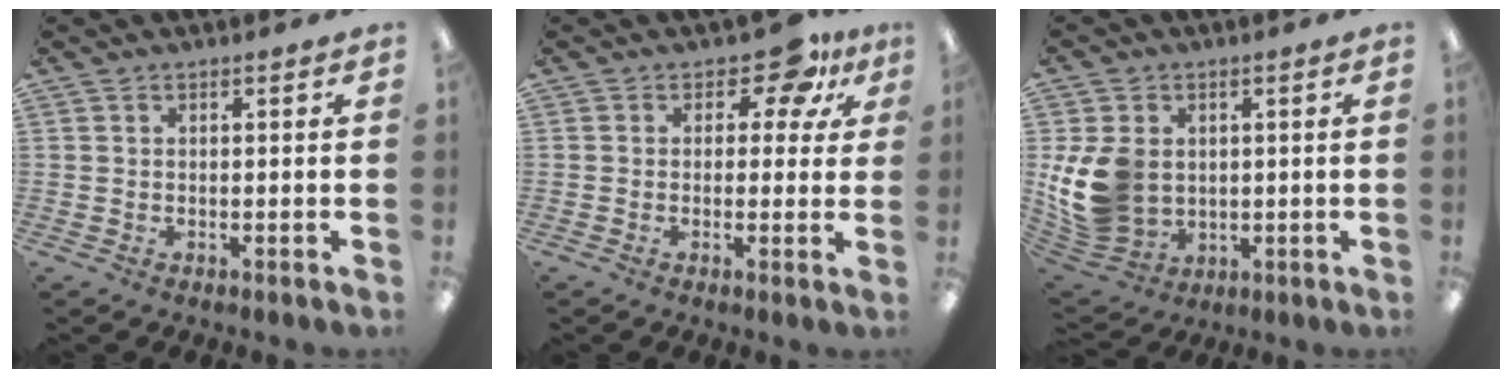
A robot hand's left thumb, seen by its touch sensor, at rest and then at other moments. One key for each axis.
{"total": 8.7, "fx": 4.9, "fy": 4.5, "fz": 5.7, "tx": -0.073, "ty": -0.027, "tz": 0.083}
{"total": 13.4, "fx": 0.9, "fy": 10.8, "fz": 7.9, "tx": -0.184, "ty": 0.006, "tz": 0.021}